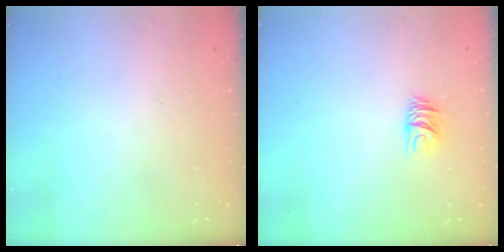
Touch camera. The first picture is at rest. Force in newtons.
{"total": 7.0, "press": 7.0, "slide": 0.5}